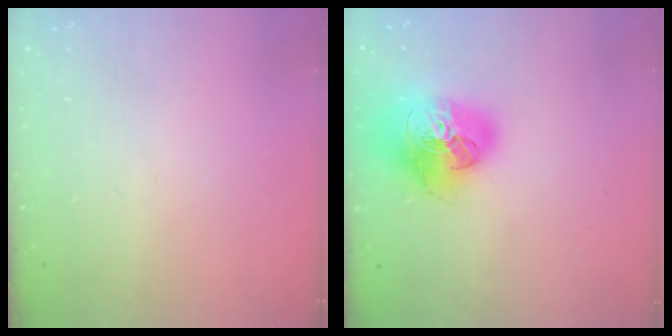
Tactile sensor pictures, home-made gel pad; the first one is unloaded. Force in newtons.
{"total": 21.8, "press": 21.6, "slide": 2.6}